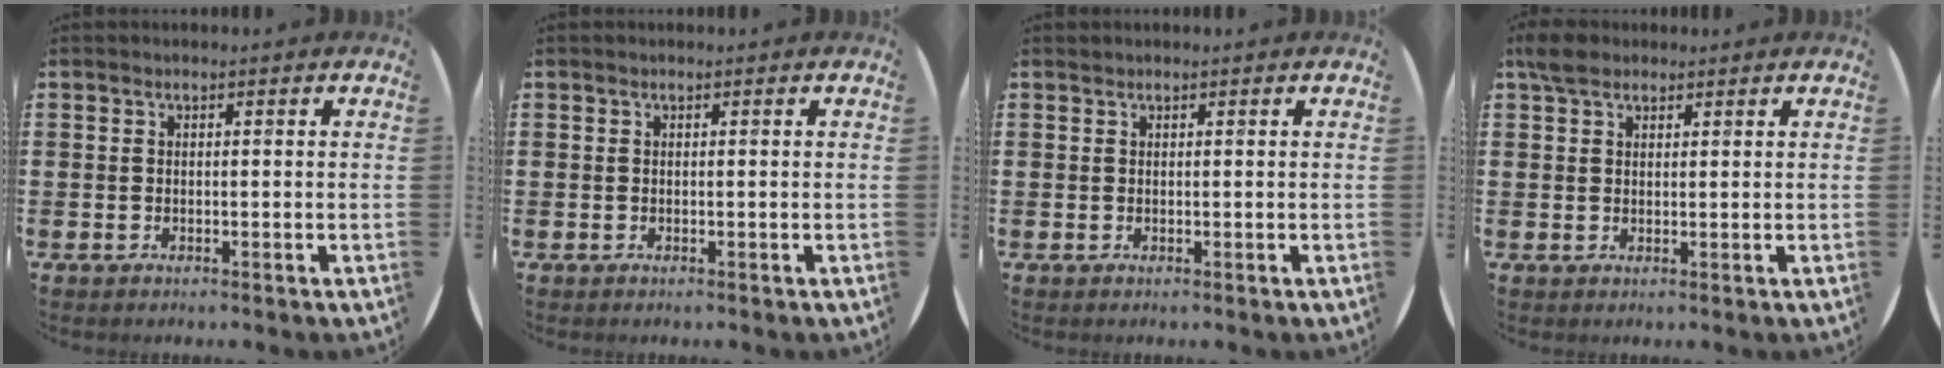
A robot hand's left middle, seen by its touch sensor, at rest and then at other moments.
{"total": 0.0}
{"total": 0.0}
{"total": 2.9, "force": [2.4, 1.4, 0.8], "torque": [-0.005, 0.002, 0.042]}